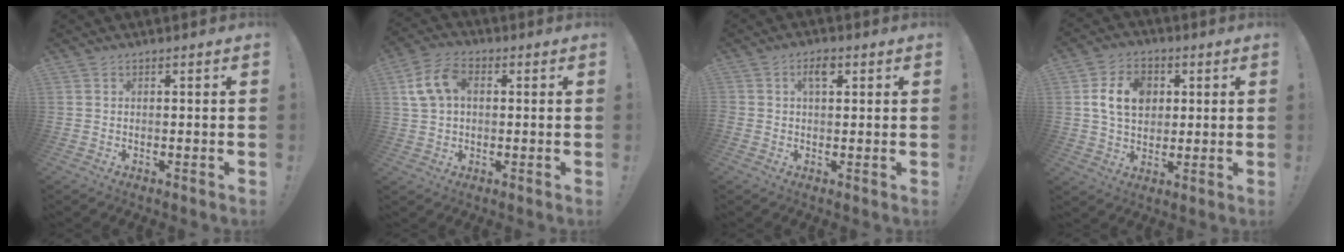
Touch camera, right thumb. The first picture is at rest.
{"total": 10.6, "force": [2.2, 7.3, 7.3], "torque": [-0.133, 0.012, 0.046]}
{"total": 4.1, "force": [1.7, 2.2, 3.0], "torque": [-0.041, 0.002, 0.023]}
{"total": 12.4, "force": [2.7, 9.4, 7.6], "torque": [-0.120, 0.005, 0.053]}